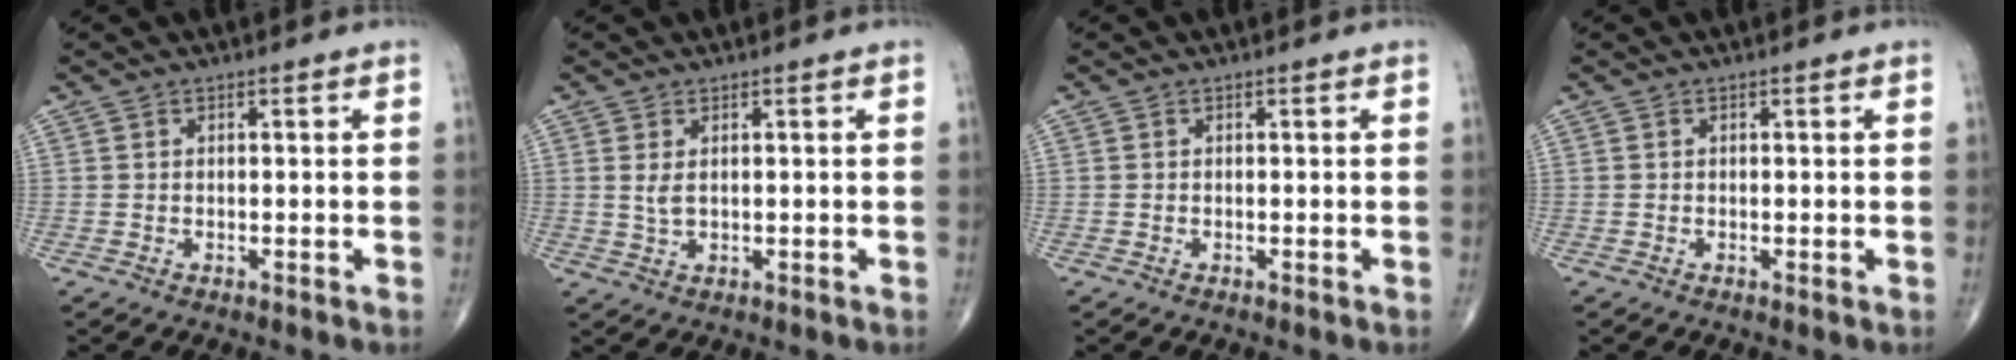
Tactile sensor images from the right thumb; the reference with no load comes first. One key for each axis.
{"total": 2.0, "fx": 0.5, "fy": 1.0, "fz": 1.7, "tx": -0.033, "ty": -0.003, "tz": 0.016}
{"total": 0.0}
{"total": 0.0}